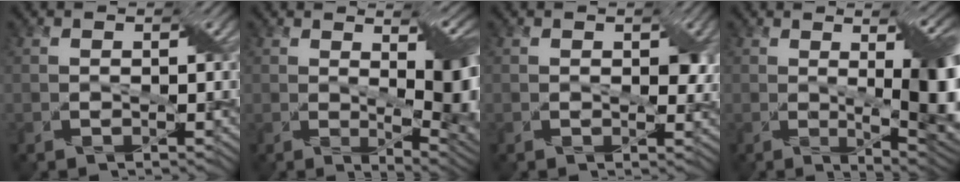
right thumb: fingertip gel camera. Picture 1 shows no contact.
{"total": 8.9, "force": [1.1, 3.3, 8.2], "torque": [-0.116, -0.014, 0.022]}
{"total": 2.2, "force": [0.7, 1.3, 1.7], "torque": [-0.027, -0.006, 0.010]}
{"total": 10.4, "force": [0.1, 2.7, 10.0], "torque": [-0.131, -0.004, 0.006]}